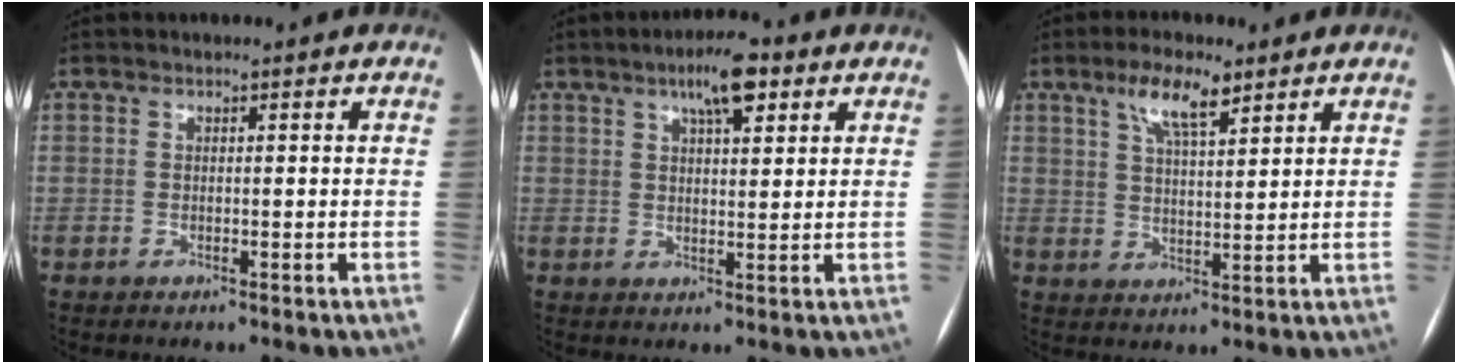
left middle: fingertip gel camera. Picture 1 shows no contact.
{"total": 6.2, "force": [3.6, 1.7, 4.8], "torque": [-0.080, 0.009, 0.054]}
{"total": 6.2, "force": [4.0, 1.6, 4.5], "torque": [-0.087, 0.007, 0.072]}